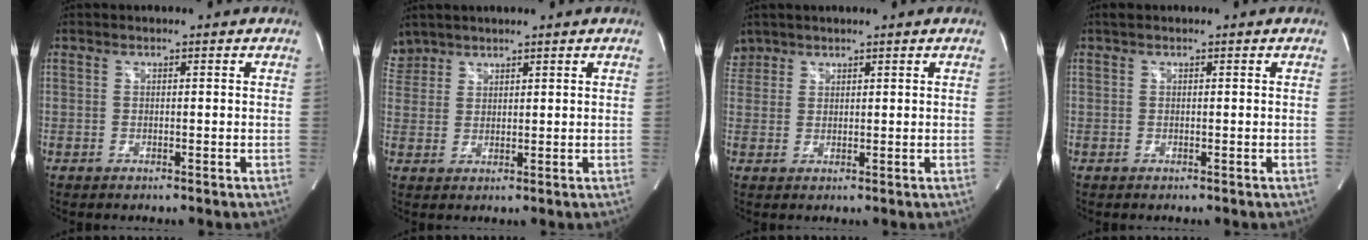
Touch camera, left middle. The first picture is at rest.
{"total": 3.8, "force": [3.3, 1.9, -0.3], "torque": [0.010, 0.013, 0.068]}
{"total": 3.1, "force": [2.5, 1.8, -0.2], "torque": [0.009, 0.011, 0.049]}
{"total": 0.5, "force": [0.4, 0.2, 0.2], "torque": [-0.008, 0.009, 0.007]}